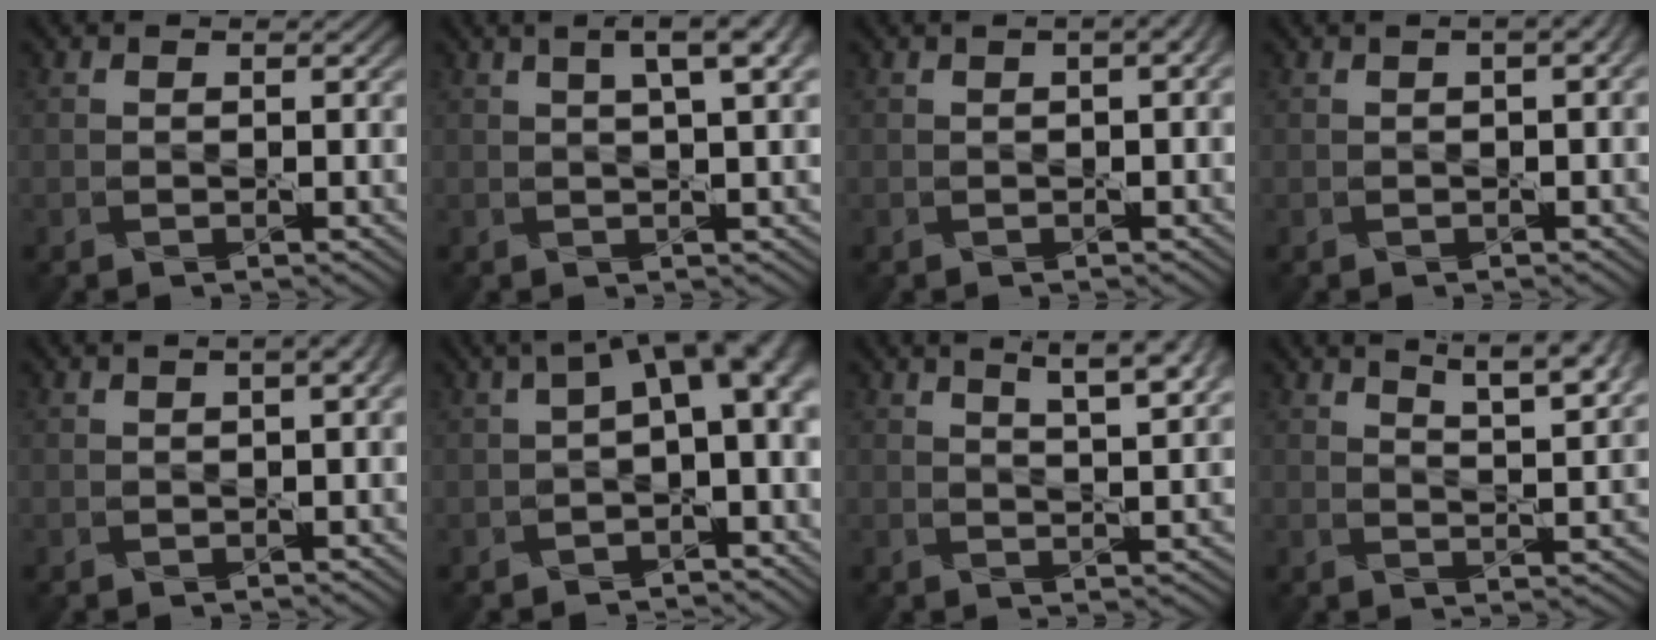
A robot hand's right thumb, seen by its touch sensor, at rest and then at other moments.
{"total": 6.2, "force": [2.5, 1.4, 5.4], "torque": [-0.070, 0.022, 0.033]}
{"total": 3.1, "force": [0.8, 1.2, 2.8], "torque": [-0.035, 0.007, 0.010]}
{"total": 3.3, "force": [0.9, 1.2, 3.0], "torque": [-0.040, 0.009, 0.006]}
{"total": 3.6, "force": [1.0, 1.4, 3.1], "torque": [-0.038, 0.010, 0.007]}
{"total": 8.2, "force": [0.8, 3.9, 7.1], "torque": [-0.102, 0.007, 0.014]}
{"total": 8.0, "force": [4.7, 2.1, 6.1], "torque": [-0.078, 0.017, 0.054]}
{"total": 8.4, "force": [5.6, 2.2, 5.9], "torque": [-0.080, 0.009, 0.070]}